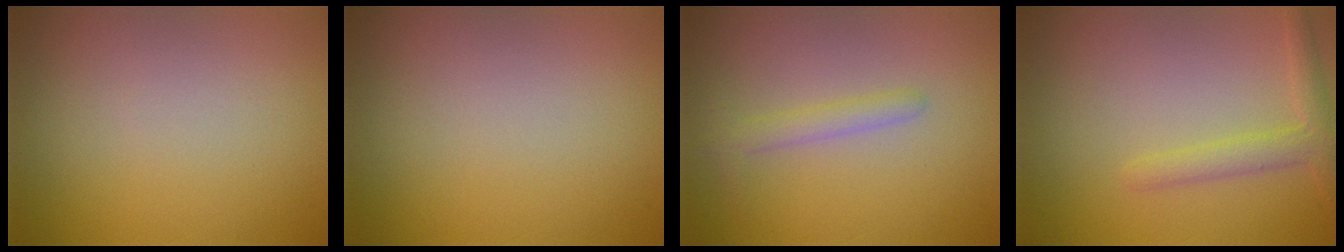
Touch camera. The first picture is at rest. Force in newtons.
{"total": 0.0}
{"total": 1.7, "press": 1.7, "slide": 0.1}
{"total": 2.3, "press": 2.3, "slide": 0.1}